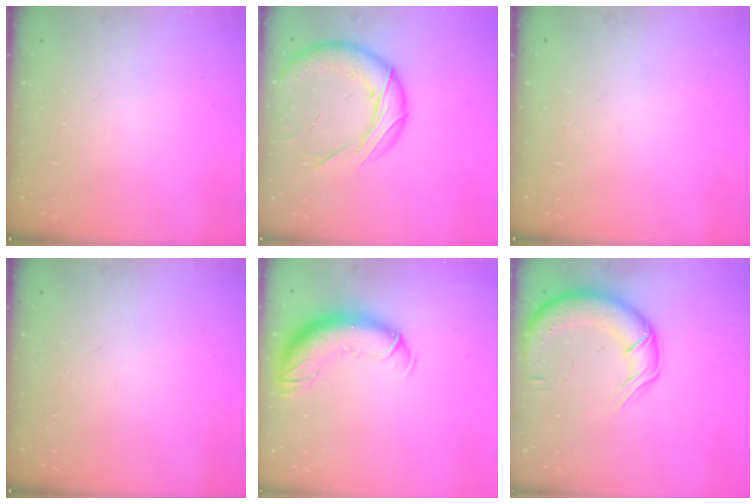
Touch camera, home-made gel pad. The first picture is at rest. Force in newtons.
{"total": 18.1, "press": 17.9, "slide": 2.8}
{"total": 0.0}
{"total": 0.0}
{"total": 13.1, "press": 12.8, "slide": 2.9}
{"total": 14.4, "press": 14.0, "slide": 3.5}